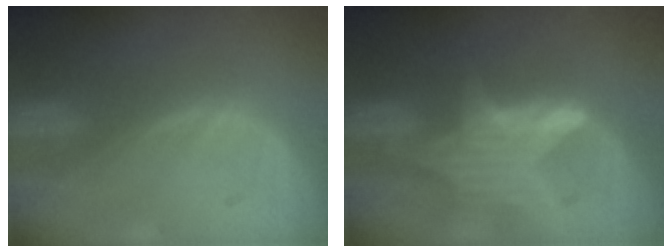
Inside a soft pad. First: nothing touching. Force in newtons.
{"total": 7.2, "press": 7.2, "slide": 0.4}